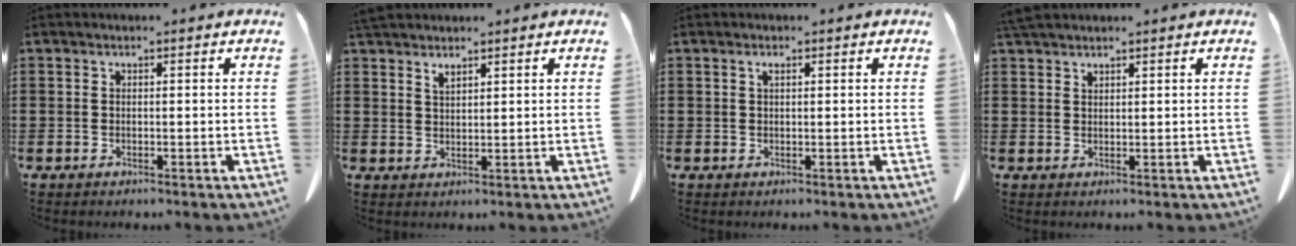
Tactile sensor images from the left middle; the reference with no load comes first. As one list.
[{"total": 2.2, "force": [1.9, 0.5, 1.0], "torque": [-0.023, 0.001, 0.036]}, {"total": 1.0, "force": [0.5, 0.3, 0.8], "torque": [-0.019, 0.002, 0.009]}, {"total": 2.0, "force": [2.0, 0.3, 0.5], "torque": [-0.014, 0.000, 0.039]}]